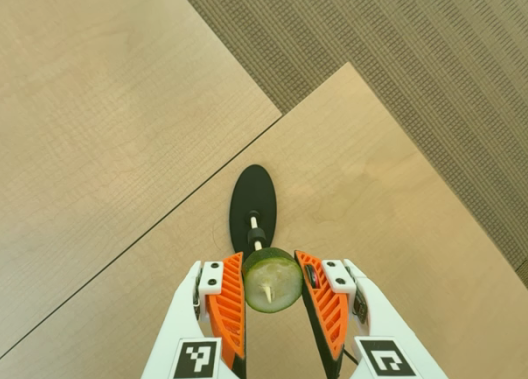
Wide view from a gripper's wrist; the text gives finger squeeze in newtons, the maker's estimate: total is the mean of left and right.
{"total": 13.8, "left": 13.8, "right": 13.9}